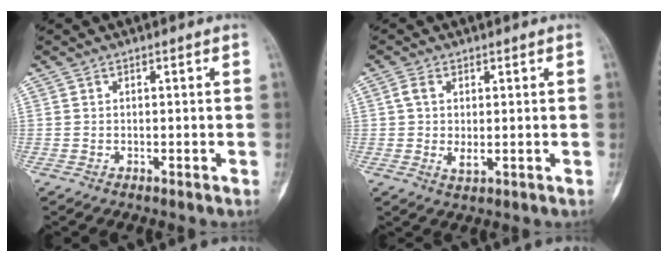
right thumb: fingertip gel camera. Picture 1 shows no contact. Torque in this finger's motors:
{"motor_torque": [0.12, 0.12, 0.59, -0.16, 0.00]}